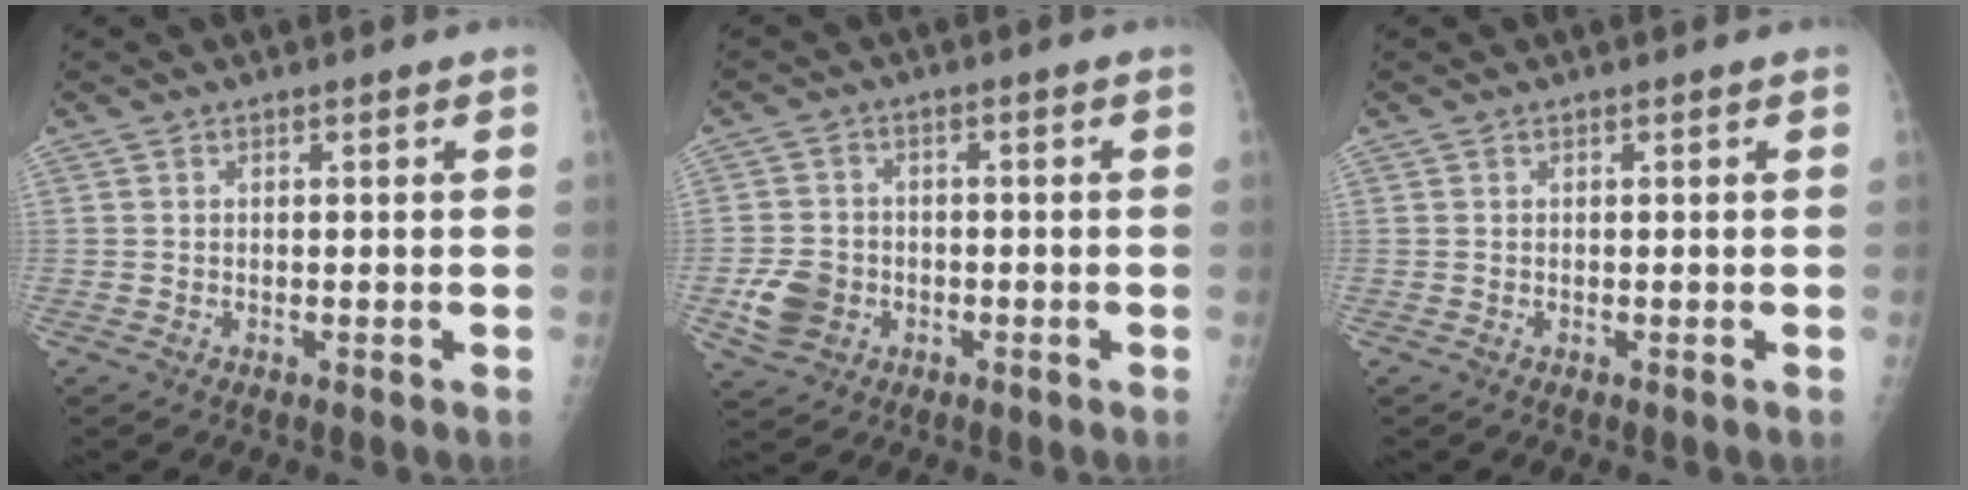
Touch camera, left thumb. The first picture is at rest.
{"total": 6.8, "force": [-2.1, 5.6, 3.3], "torque": [-0.055, 0.010, -0.035]}
{"total": 0.0}